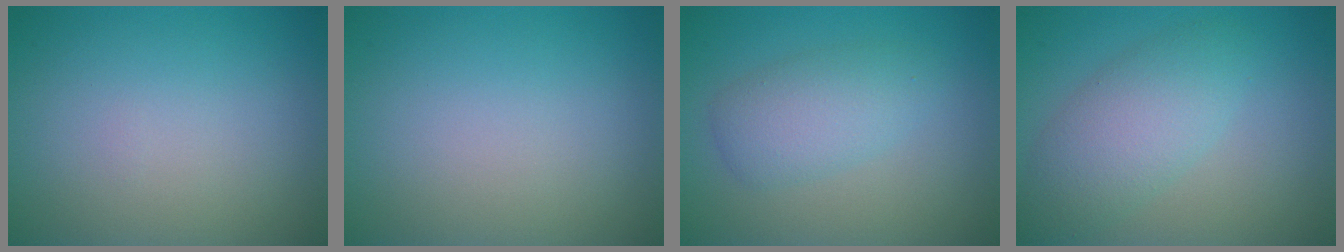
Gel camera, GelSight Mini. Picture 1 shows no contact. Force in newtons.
{"total": 0.0}
{"total": 3.4, "press": 3.4, "slide": 0.2}
{"total": 4.1, "press": 4.1, "slide": 0.2}